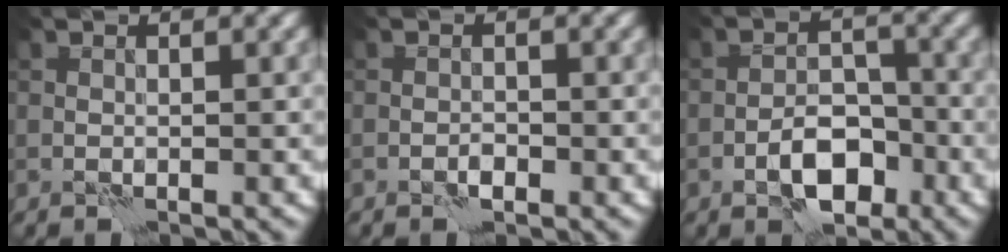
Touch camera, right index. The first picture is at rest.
{"total": 0.9, "force": [-0.7, 0.3, 0.5], "torque": [-0.009, 0.003, -0.013]}
{"total": 4.5, "force": [-2.5, 2.2, 3.1], "torque": [-0.043, 0.009, -0.042]}